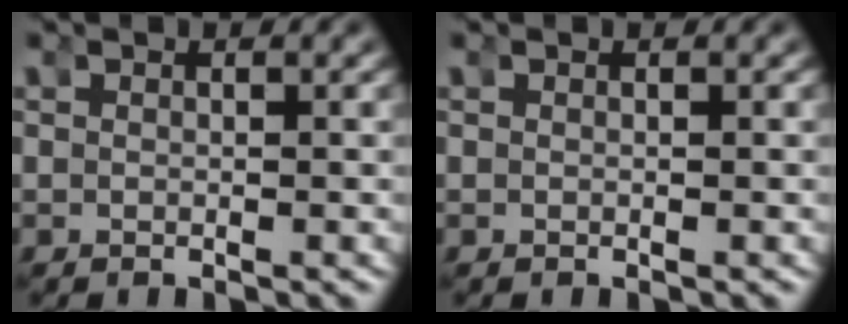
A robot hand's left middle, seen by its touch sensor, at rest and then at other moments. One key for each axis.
{"total": 0.0}